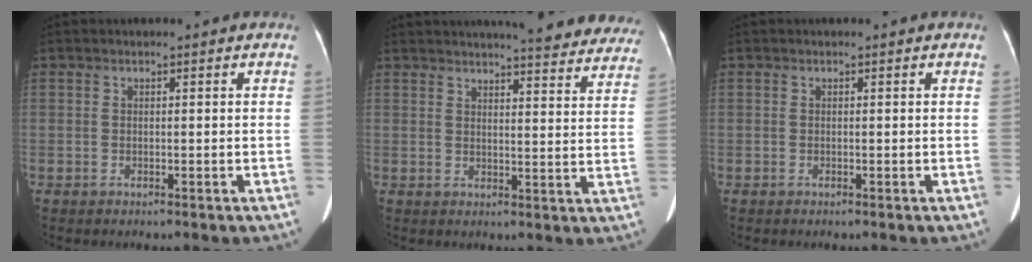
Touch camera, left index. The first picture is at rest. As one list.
[{"total": 20.6, "force": [18.8, 3.2, 7.8], "torque": [-0.086, -0.045, 0.204]}, {"total": 0.0}]